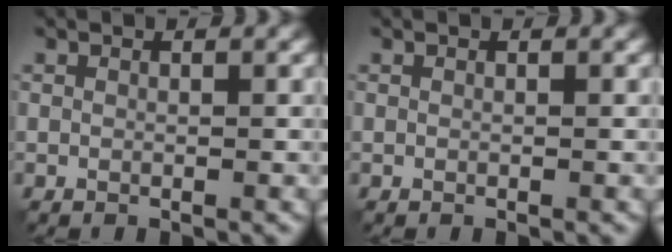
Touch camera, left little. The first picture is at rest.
{"total": 0.0}